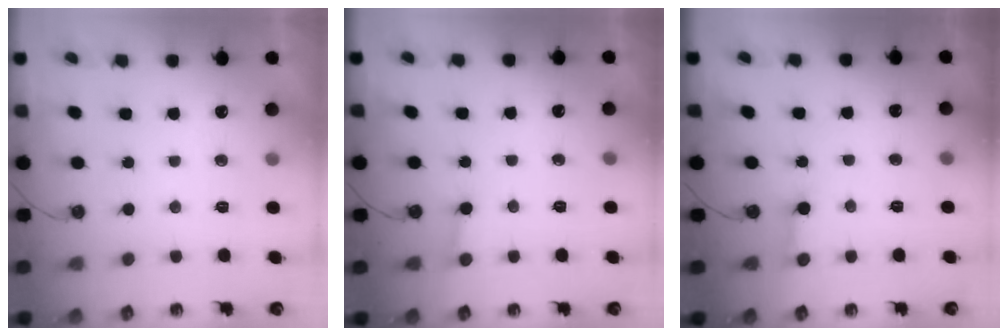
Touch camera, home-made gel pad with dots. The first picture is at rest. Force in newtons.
{"total": 2.9, "press": 2.9, "slide": 0.2}
{"total": 2.8, "press": 2.8, "slide": 0.3}